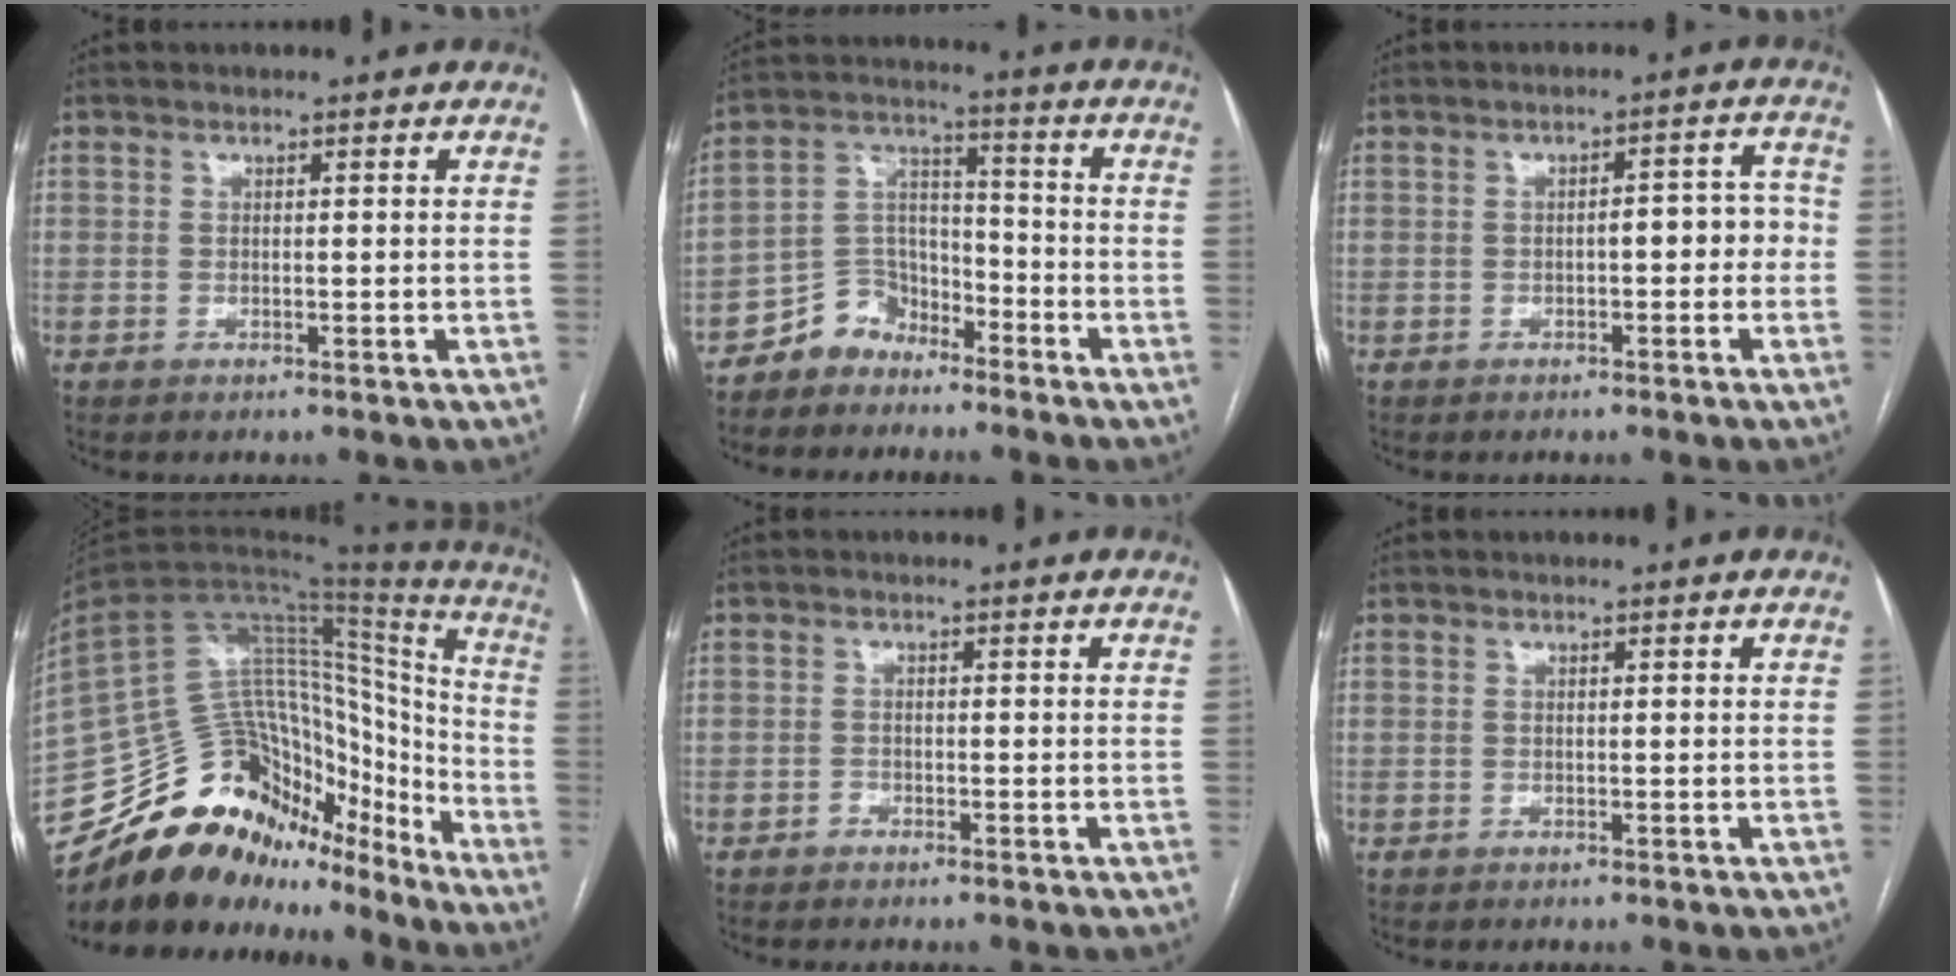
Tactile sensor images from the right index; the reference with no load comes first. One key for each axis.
{"total": 7.3, "fx": -5.7, "fy": 4.5, "fz": 0.9, "tx": -0.010, "ty": 0.031, "tz": -0.109}
{"total": 4.5, "fx": -0.9, "fy": 1.7, "fz": 4.1, "tx": -0.048, "ty": 0.028, "tz": -0.010}
{"total": 28.7, "fx": -23.4, "fy": 12.4, "fz": 11.1, "tx": -0.204, "ty": 0.036, "tz": -0.357}
{"total": 0.9, "fx": -0.7, "fy": 0.5, "fz": 0.1, "tx": 0.001, "ty": 0.003, "tz": -0.016}
{"total": 0.0}